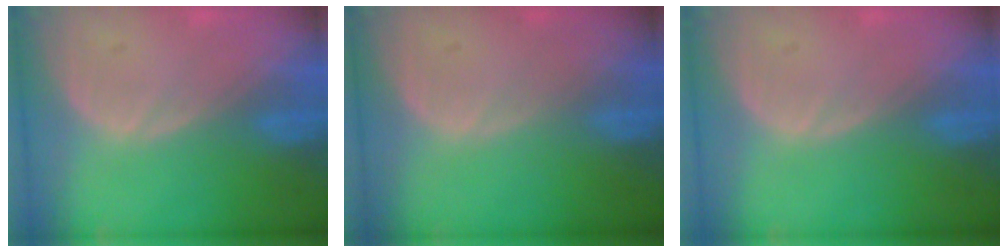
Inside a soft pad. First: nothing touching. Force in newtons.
{"total": 0.0}
{"total": 0.0}